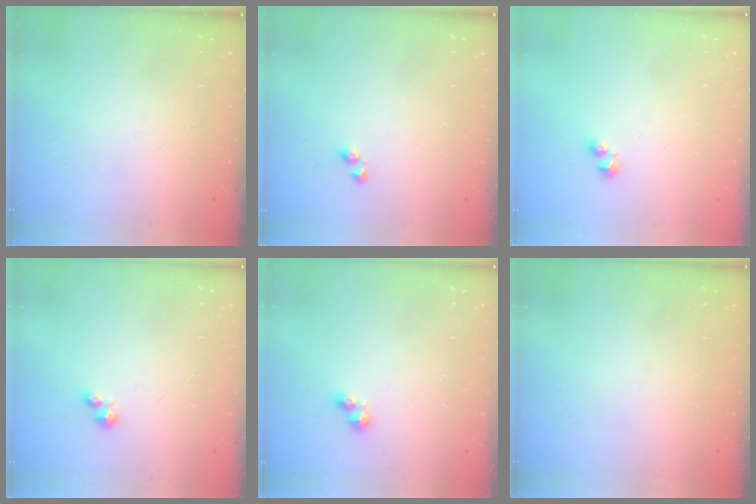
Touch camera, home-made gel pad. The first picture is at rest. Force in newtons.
{"total": 2.0, "press": 1.7, "slide": 1.0}
{"total": 1.8, "press": 1.7, "slide": 0.4}
{"total": 1.9, "press": 1.9, "slide": 0.2}
{"total": 3.5, "press": 3.5, "slide": 0.4}
{"total": 0.0}